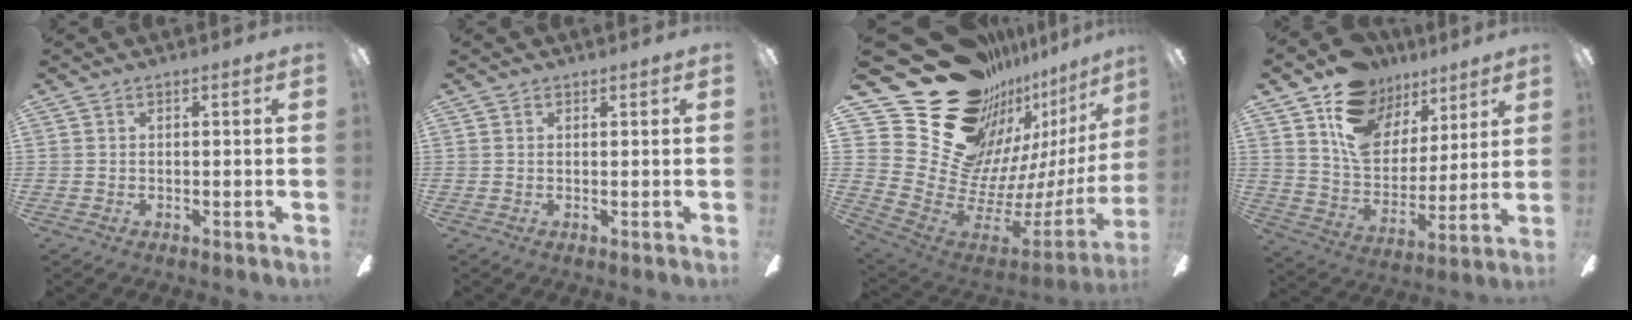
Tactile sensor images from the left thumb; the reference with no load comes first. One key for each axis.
{"total": 0.6, "fx": 0.5, "fy": 0.3, "fz": 0.0, "tx": -0.001, "ty": 0.001, "tz": 0.010}
{"total": 29.1, "fx": 18.3, "fy": 17.2, "fz": 14.6, "tx": -0.224, "ty": -0.167, "tz": 0.398}
{"total": 16.3, "fx": 9.8, "fy": 10.6, "fz": 7.5, "tx": -0.133, "ty": -0.052, "tz": 0.185}